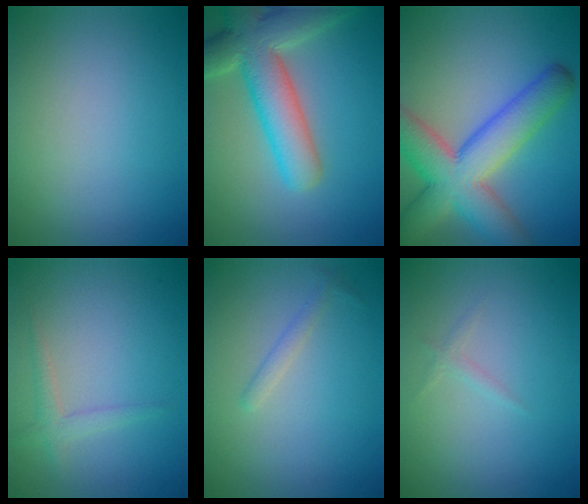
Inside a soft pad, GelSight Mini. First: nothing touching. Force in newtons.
{"total": 8.2, "press": 8.1, "slide": 0.8}
{"total": 9.8, "press": 9.8, "slide": 0.5}
{"total": 1.6, "press": 1.6, "slide": 0.1}
{"total": 1.1, "press": 1.1, "slide": 0.1}
{"total": 0.7, "press": 0.7, "slide": 0.0}